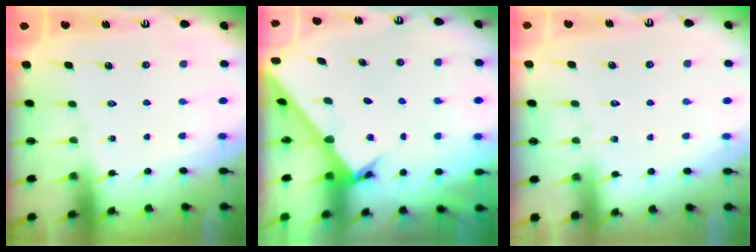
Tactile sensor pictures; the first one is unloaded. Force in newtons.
{"total": 1.8, "press": 1.8, "slide": 0.2}
{"total": 2.7, "press": 2.7, "slide": 0.3}